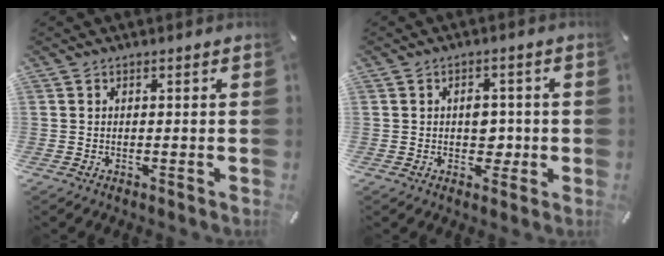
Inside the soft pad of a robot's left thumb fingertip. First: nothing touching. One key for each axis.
{"total": 4.8, "fx": -0.3, "fy": 3.6, "fz": 3.1, "tx": -0.027, "ty": -0.006, "tz": -0.012}